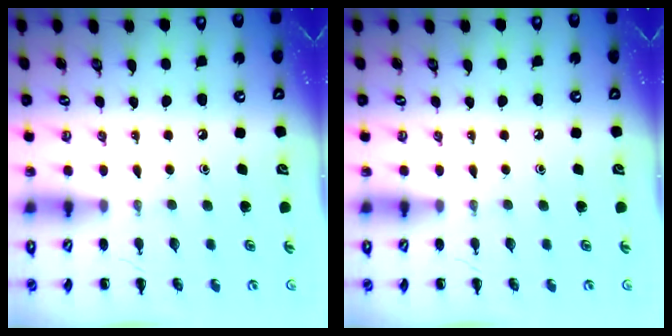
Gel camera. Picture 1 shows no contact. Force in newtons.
{"total": 0.0}